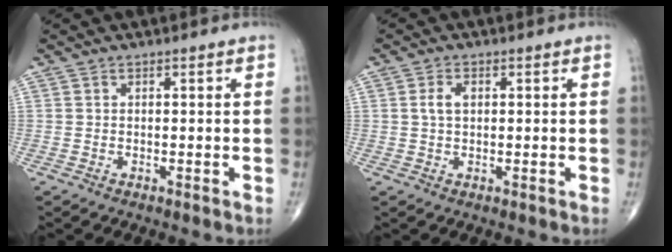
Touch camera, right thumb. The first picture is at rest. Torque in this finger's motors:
{"motor_torque": [0.00, -0.22, 0.25, -0.03, 0.02]}